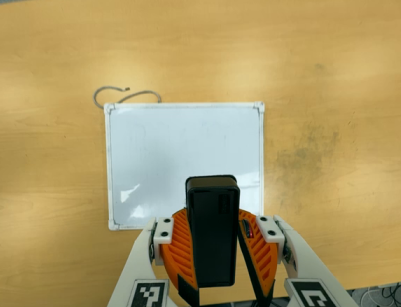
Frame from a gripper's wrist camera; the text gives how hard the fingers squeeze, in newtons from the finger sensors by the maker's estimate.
{"total": 8.8, "left": 9.3, "right": 8.3}